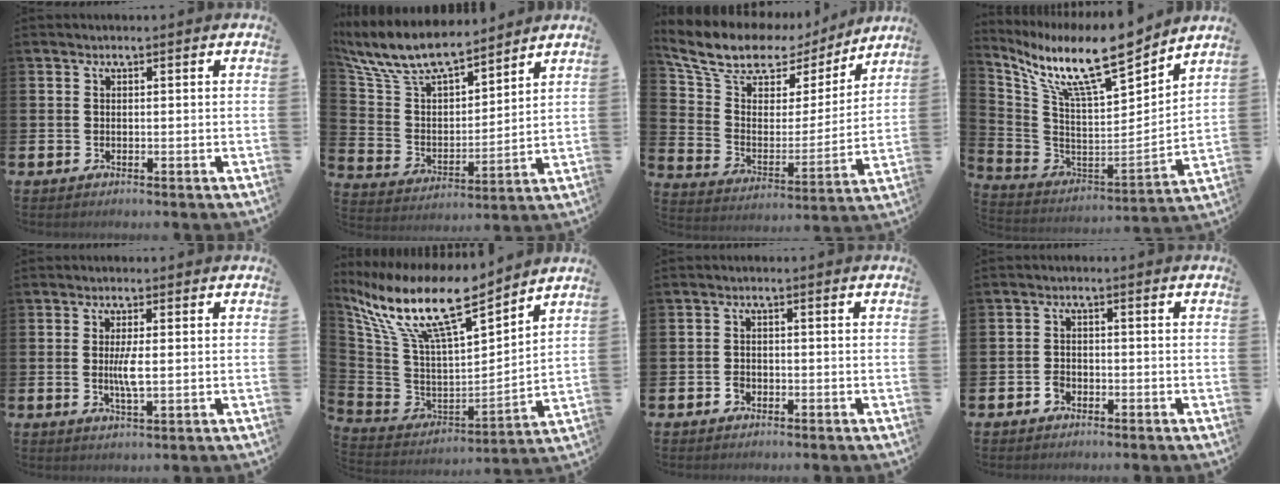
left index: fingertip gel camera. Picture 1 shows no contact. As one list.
[{"total": 10.2, "force": [9.2, 2.6, 3.6], "torque": [-0.117, -0.056, 0.162]}, {"total": 11.3, "force": [9.3, 5.1, 3.9], "torque": [-0.114, -0.054, 0.160]}, {"total": 12.9, "force": [10.3, 2.0, 7.5], "torque": [-0.167, -0.075, 0.173]}, {"total": 3.2, "force": [0.3, 0.7, 3.1], "torque": [-0.055, -0.003, 0.002]}, {"total": 13.2, "force": [10.1, 3.5, 7.6], "torque": [-0.190, -0.060, 0.178]}, {"total": 1.4, "force": [-0.8, 1.1, 0.3], "torque": [-0.005, 0.001, -0.018]}, {"total": 1.7, "force": [-1.1, 1.2, 0.5], "torque": [-0.008, 0.002, -0.025]}]